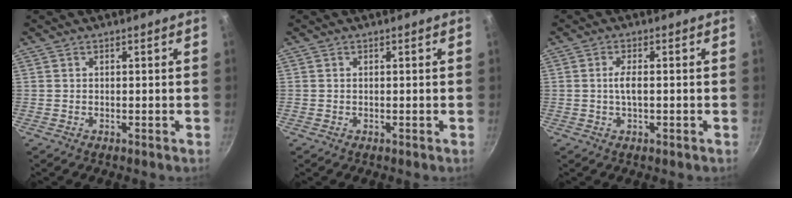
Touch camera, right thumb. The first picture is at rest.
{"total": 0.0}
{"total": 3.1, "force": [-0.2, 1.1, 2.9], "torque": [-0.061, 0.003, -0.008]}